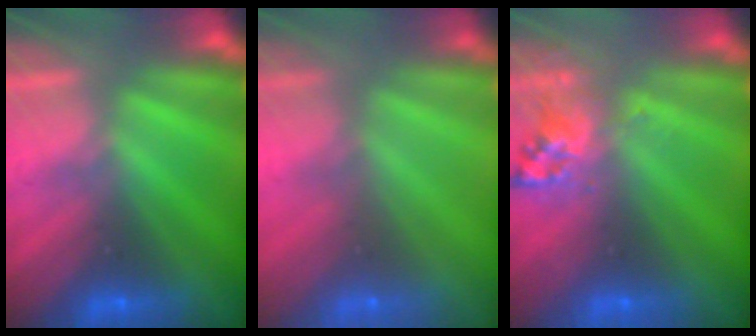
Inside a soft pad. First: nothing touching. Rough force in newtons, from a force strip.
{"total": 8.3}
{"total": 2.7}